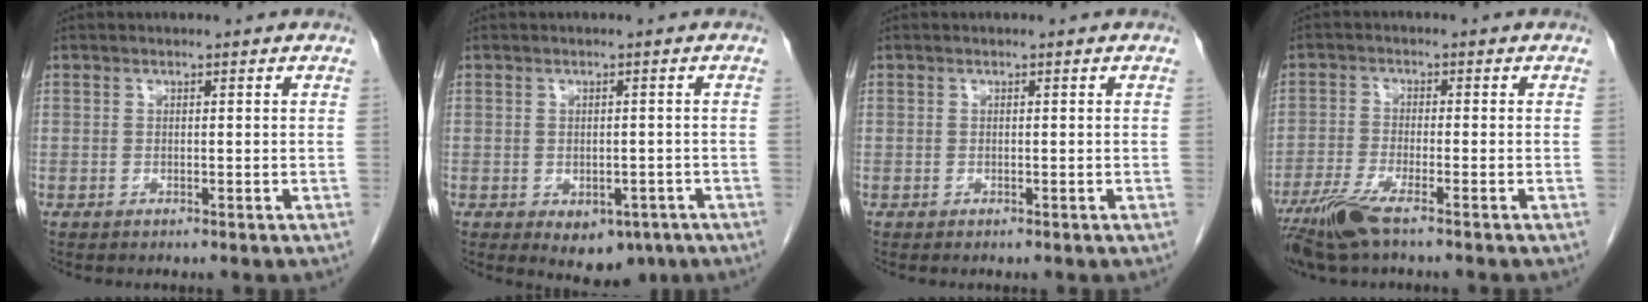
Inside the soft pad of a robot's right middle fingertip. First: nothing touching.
{"total": 5.9, "force": [-3.1, 3.7, 3.4], "torque": [-0.030, -0.001, -0.035]}
{"total": 0.0}
{"total": 6.3, "force": [-4.4, 0.4, 4.5], "torque": [-0.097, -0.019, -0.089]}